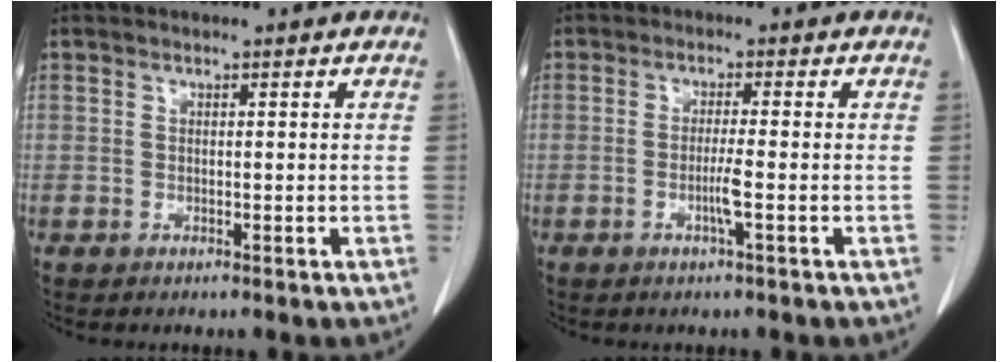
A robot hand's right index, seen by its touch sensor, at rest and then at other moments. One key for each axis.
{"total": 4.1, "fx": -1.3, "fy": -0.4, "fz": 3.8, "tx": -0.074, "ty": -0.006, "tz": -0.025}